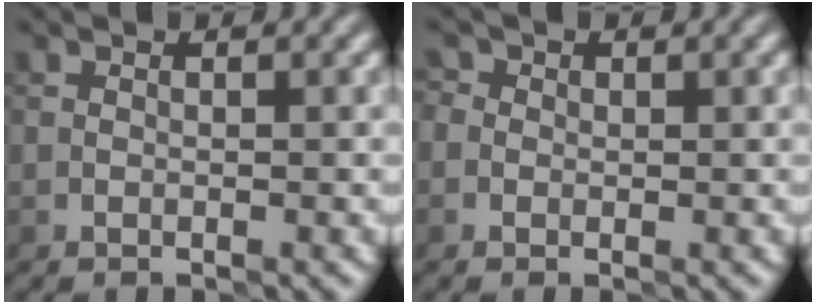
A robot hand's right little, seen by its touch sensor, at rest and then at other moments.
{"total": 1.8, "force": [0.6, 1.5, 0.7], "torque": [0.004, 0.007, -0.009]}